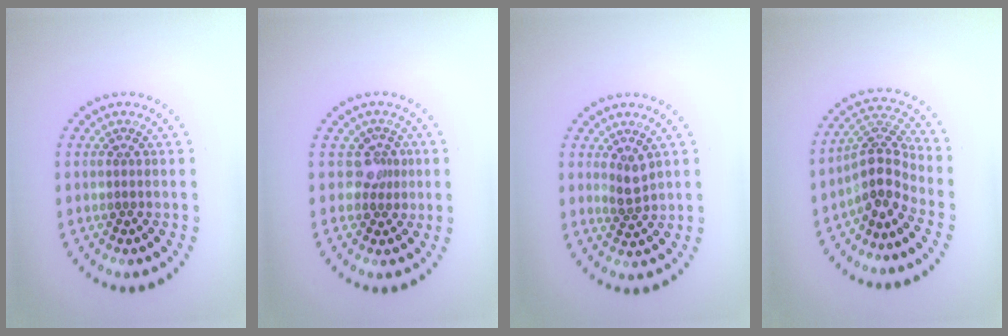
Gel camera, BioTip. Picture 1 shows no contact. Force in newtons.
{"total": 2.0, "press": 1.4, "slide": 1.4}
{"total": 1.7, "press": 1.3, "slide": 1.0}
{"total": 3.7, "press": 2.9, "slide": 2.3}